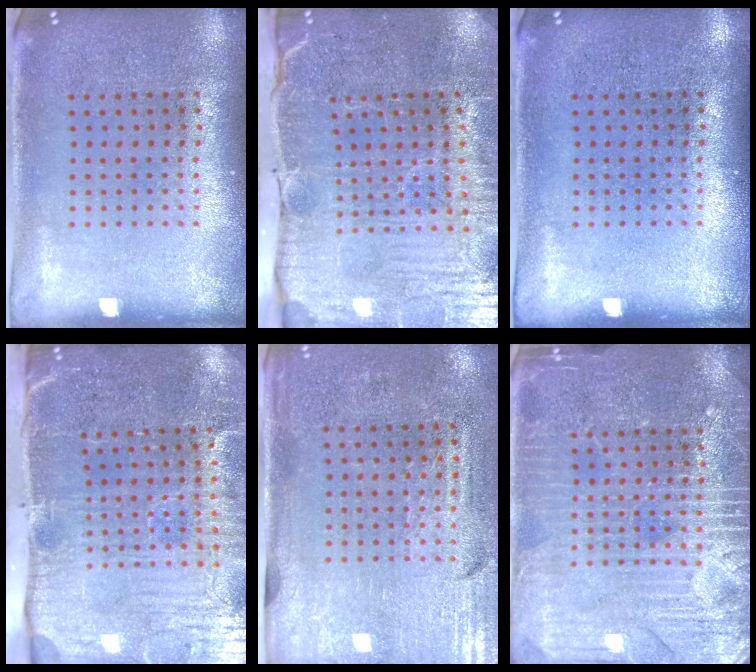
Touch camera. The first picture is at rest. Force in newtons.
{"total": 4.0, "press": 3.9, "slide": 1.0}
{"total": 0.0}
{"total": 5.2, "press": 4.3, "slide": 2.9}
{"total": 3.2, "press": 2.8, "slide": 1.5}
{"total": 5.8, "press": 5.8, "slide": 0.7}